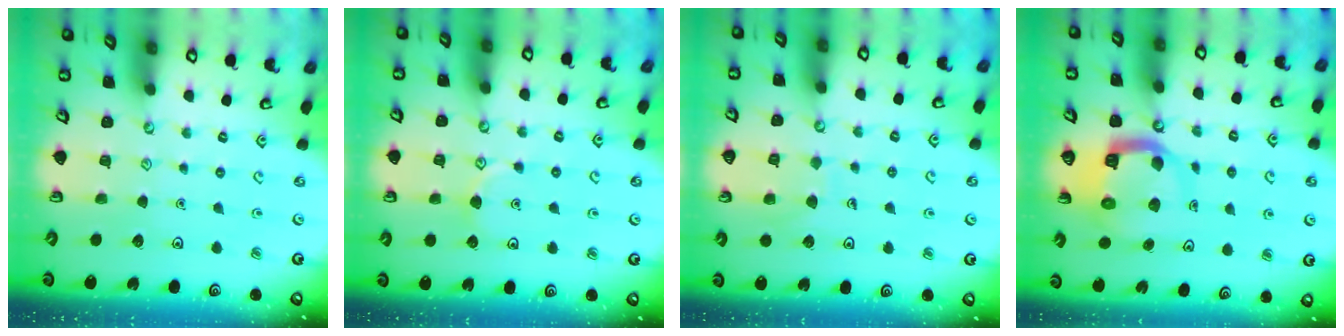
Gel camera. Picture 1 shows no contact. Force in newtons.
{"total": 4.7, "press": 4.6, "slide": 0.7}
{"total": 6.6, "press": 6.6, "slide": 0.6}
{"total": 9.4, "press": 9.3, "slide": 1.3}